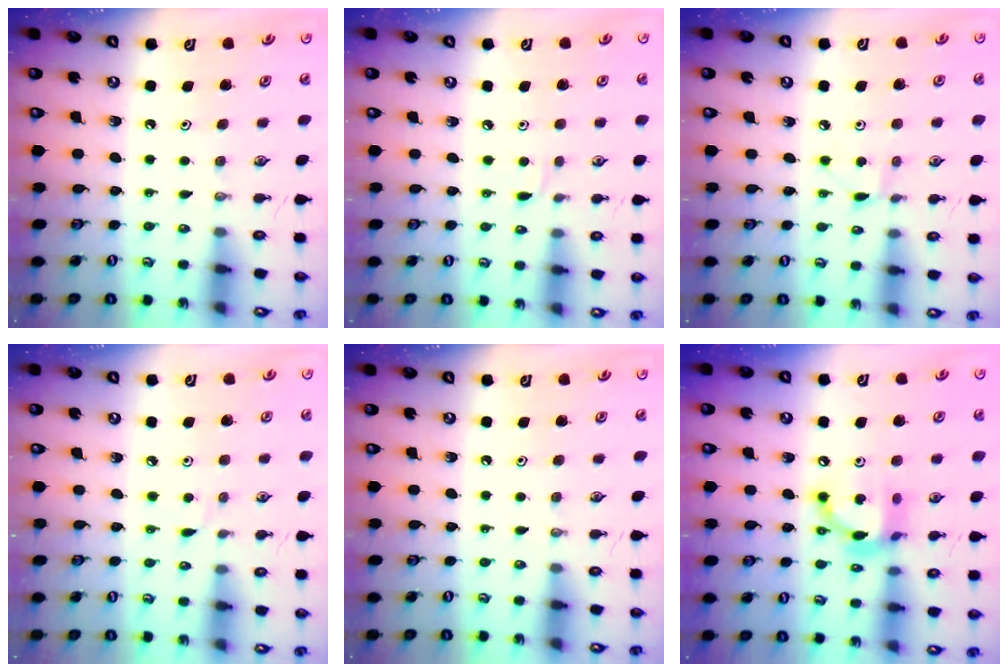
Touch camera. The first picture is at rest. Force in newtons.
{"total": 3.7, "press": 3.6, "slide": 0.5}
{"total": 3.8, "press": 3.7, "slide": 0.5}
{"total": 2.2, "press": 2.2, "slide": 0.3}
{"total": 0.0}
{"total": 12.9, "press": 12.9, "slide": 0.7}